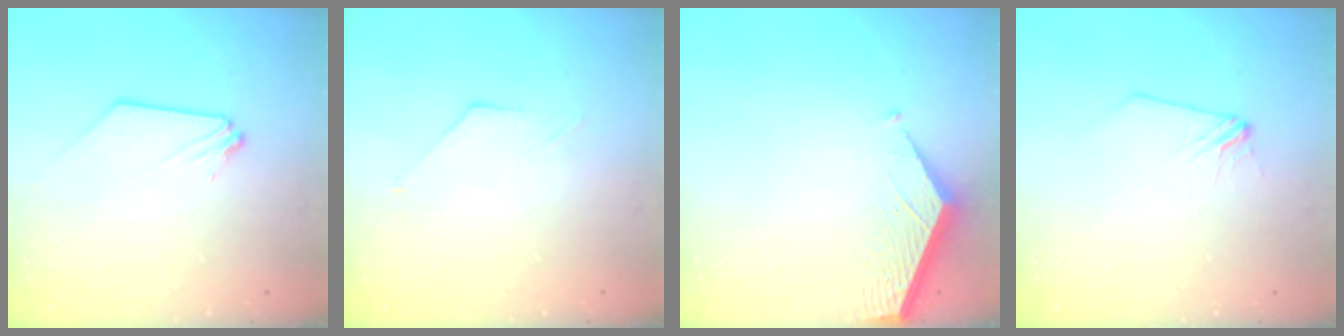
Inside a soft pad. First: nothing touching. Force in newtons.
{"total": 1.0, "press": 1.0, "slide": 0.2}
{"total": 3.3, "press": 3.3, "slide": 0.4}
{"total": 2.9, "press": 2.9, "slide": 0.4}